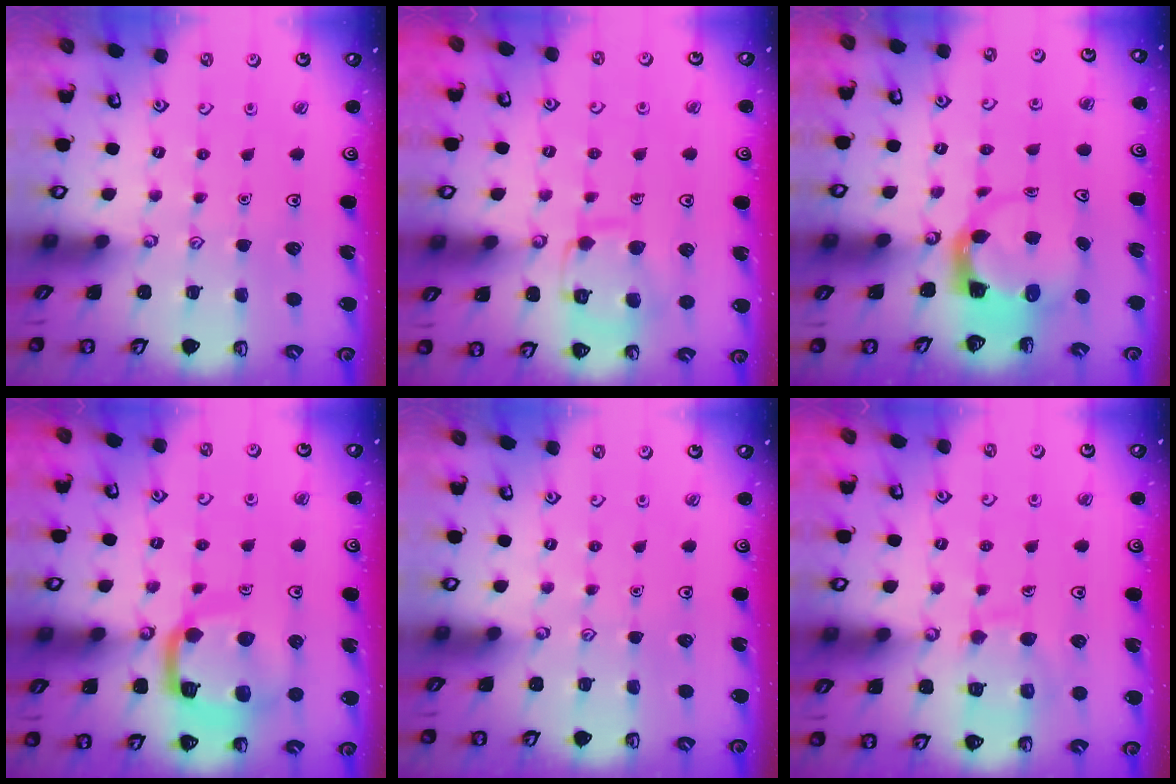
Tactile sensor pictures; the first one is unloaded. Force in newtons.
{"total": 11.6, "press": 11.6, "slide": 0.5}
{"total": 3.7, "press": 3.6, "slide": 0.5}
{"total": 13.5, "press": 13.4, "slide": 1.3}
{"total": 0.0}
{"total": 10.5, "press": 10.5, "slide": 1.0}